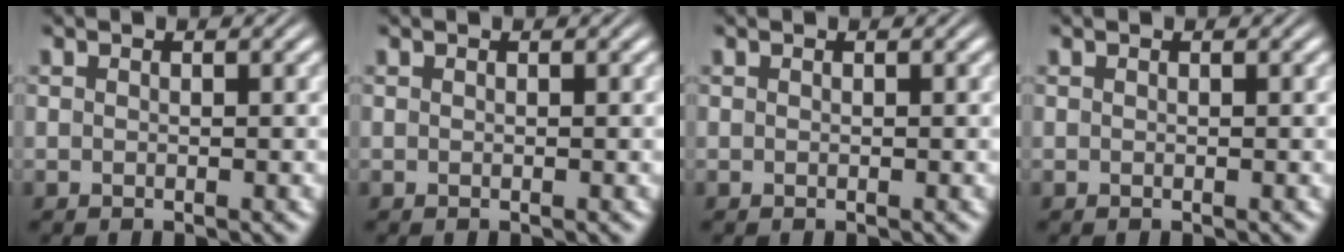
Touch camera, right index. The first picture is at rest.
{"total": 0.0}
{"total": 0.0}
{"total": 0.0}